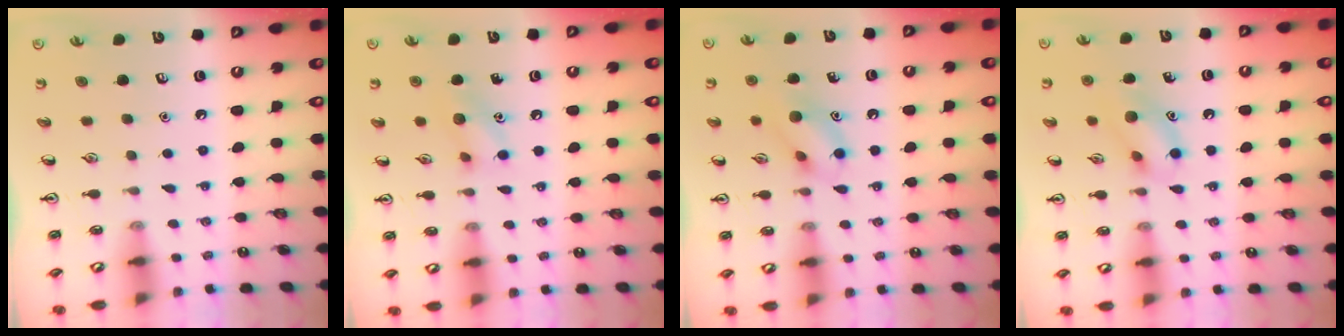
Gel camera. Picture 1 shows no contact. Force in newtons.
{"total": 8.1, "press": 8.0, "slide": 1.1}
{"total": 10.5, "press": 10.5, "slide": 0.7}
{"total": 10.5, "press": 10.5, "slide": 0.6}